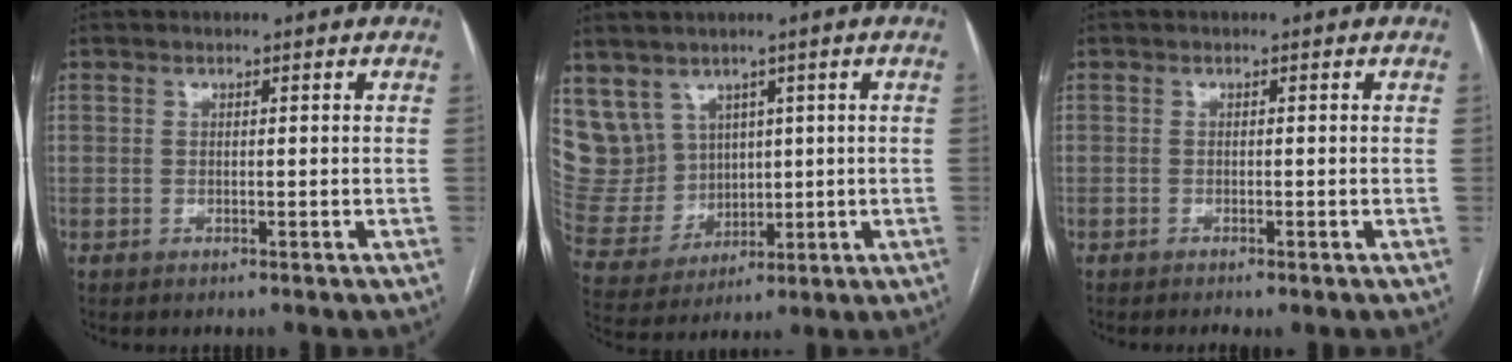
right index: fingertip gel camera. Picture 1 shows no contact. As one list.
[{"total": 10.7, "force": [5.1, 9.2, 1.9], "torque": [-0.063, 0.052, 0.134]}, {"total": 1.0, "force": [-0.8, -0.1, 0.7], "torque": [-0.014, -0.002, -0.013]}]